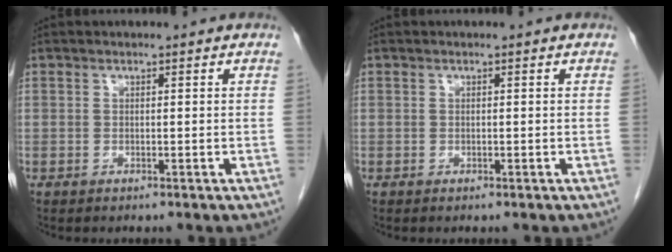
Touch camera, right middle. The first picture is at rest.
{"total": 0.0}